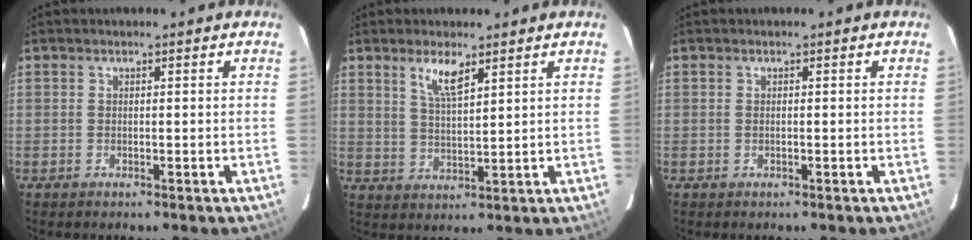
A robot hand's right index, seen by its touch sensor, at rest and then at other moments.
{"total": 5.2, "force": [3.3, 1.4, 3.7], "torque": [-0.071, -0.002, 0.066]}
{"total": 0.0}